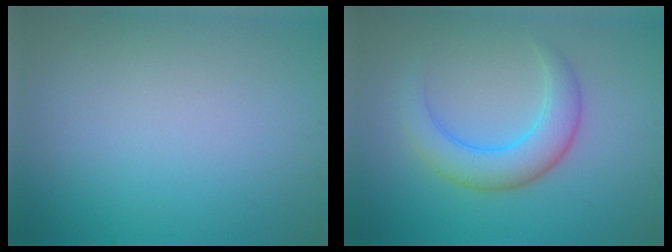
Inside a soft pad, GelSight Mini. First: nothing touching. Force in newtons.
{"total": 4.4, "press": 4.4, "slide": 0.3}